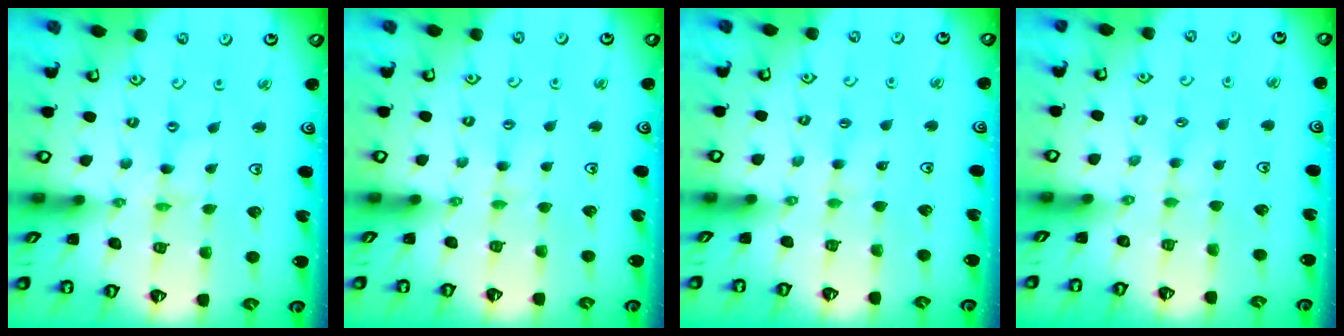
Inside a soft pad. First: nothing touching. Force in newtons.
{"total": 1.9, "press": 1.9, "slide": 0.4}
{"total": 2.3, "press": 2.2, "slide": 0.5}
{"total": 1.9, "press": 1.9, "slide": 0.3}